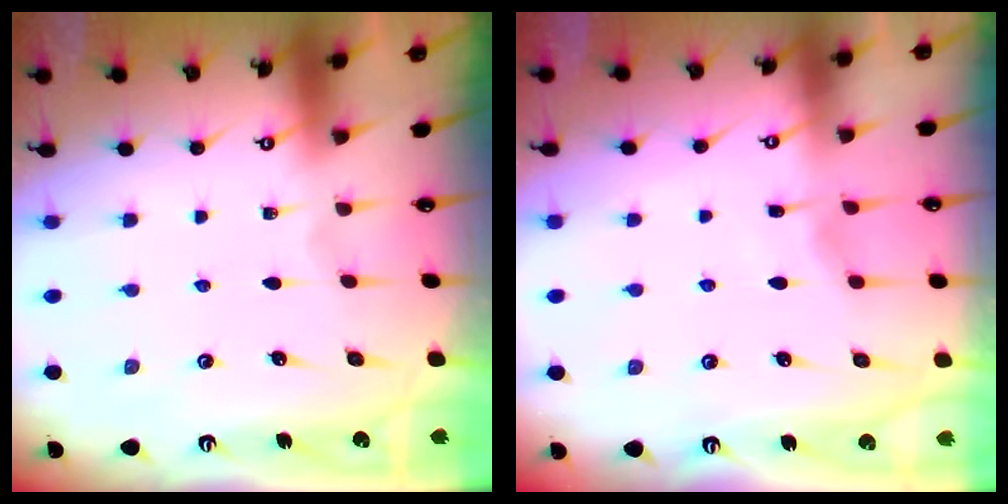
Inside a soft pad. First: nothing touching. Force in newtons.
{"total": 2.9, "press": 2.9, "slide": 0.4}